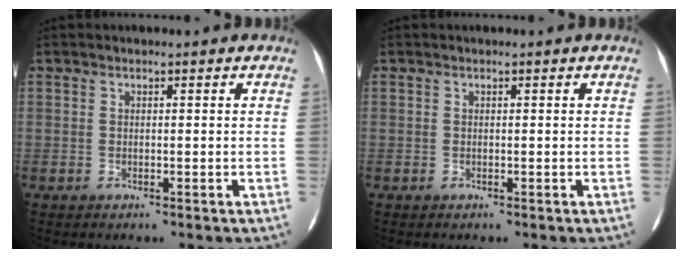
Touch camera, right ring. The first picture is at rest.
{"total": 0.0}